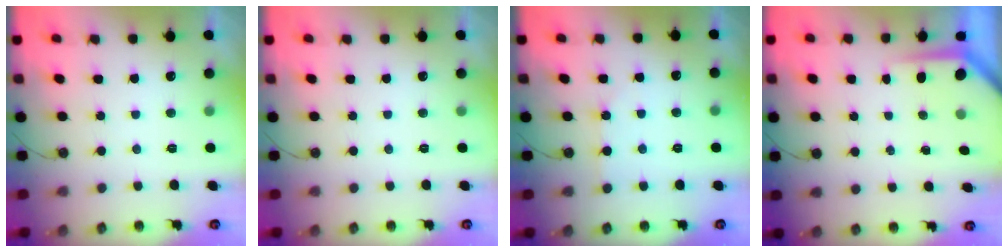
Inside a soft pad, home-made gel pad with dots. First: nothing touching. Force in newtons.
{"total": 0.0}
{"total": 2.9, "press": 2.8, "slide": 0.5}
{"total": 3.7, "press": 3.7, "slide": 0.2}